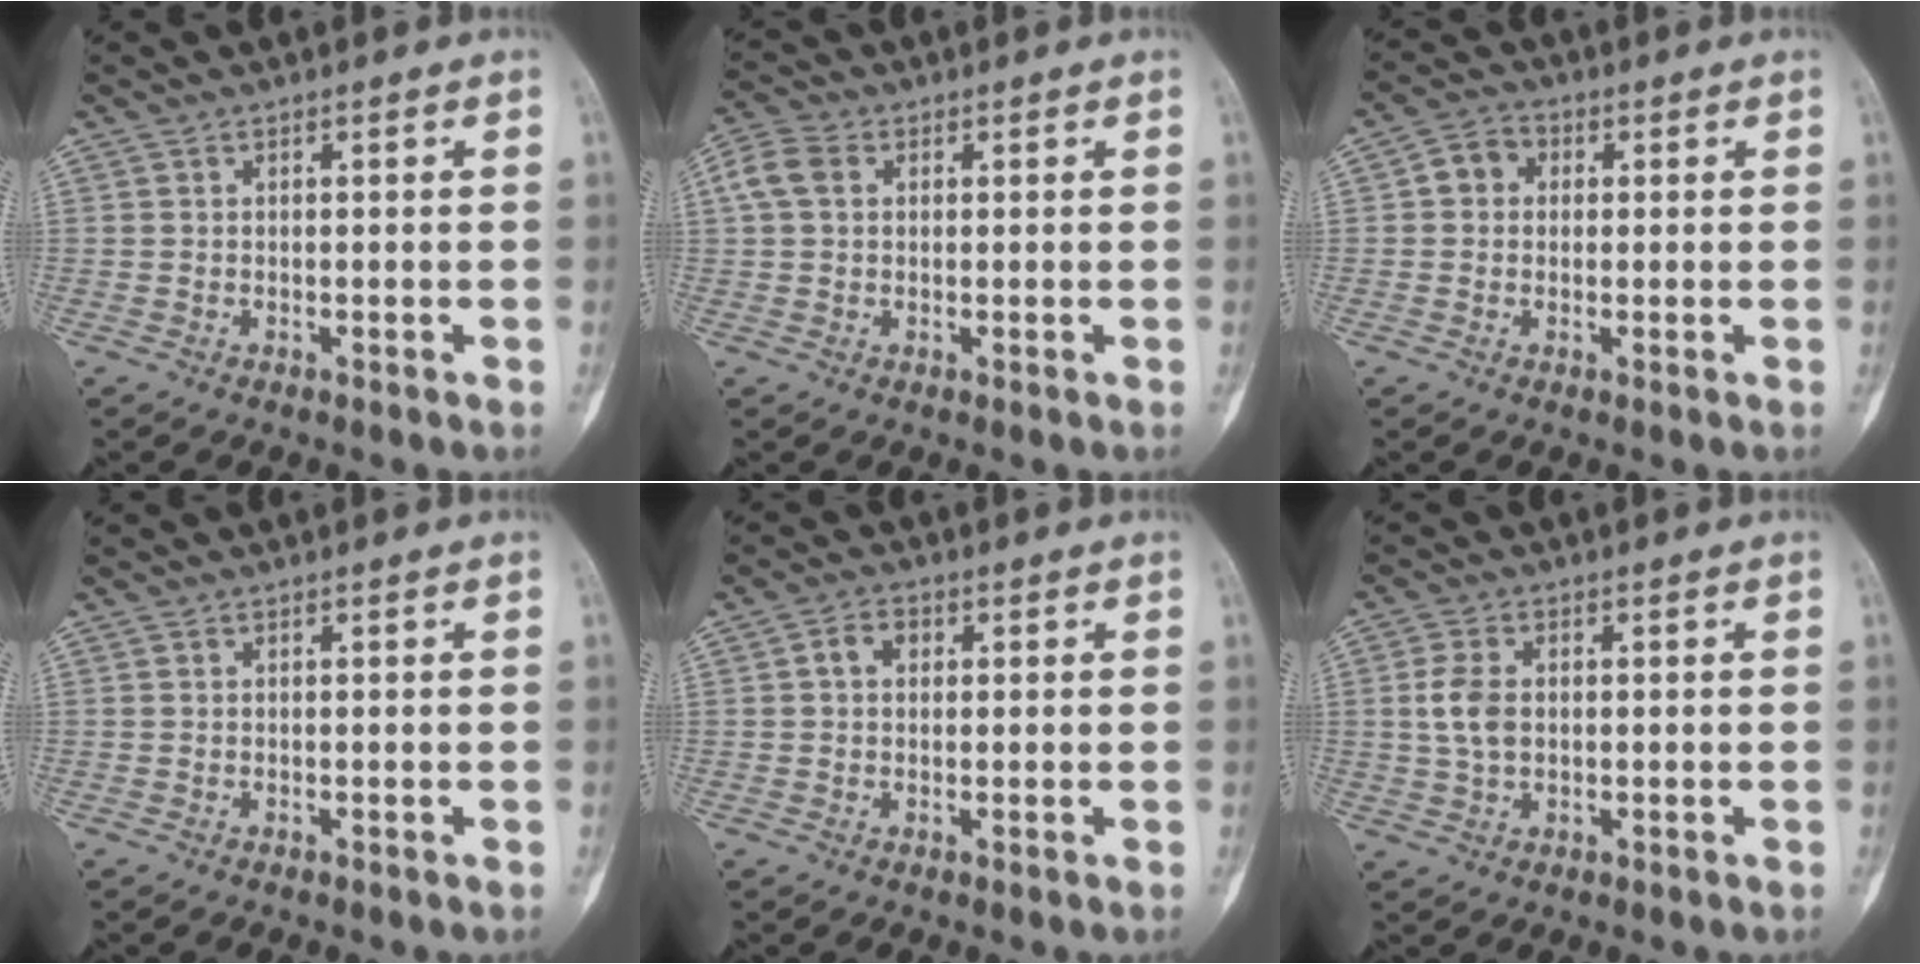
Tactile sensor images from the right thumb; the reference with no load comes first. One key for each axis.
{"total": 5.4, "fx": 1.2, "fy": 4.0, "fz": 3.3, "tx": -0.076, "ty": 0.018, "tz": 0.021}
{"total": 4.4, "fx": 0.5, "fy": 3.8, "fz": 2.1, "tx": -0.018, "ty": 0.012, "tz": -0.001}
{"total": 0.0}
{"total": 3.0, "fx": 0.6, "fy": 2.3, "fz": 1.9, "tx": -0.025, "ty": 0.010, "tz": 0.007}
{"total": 5.2, "fx": 0.4, "fy": 3.4, "fz": 3.9, "tx": -0.081, "ty": 0.005, "tz": 0.008}